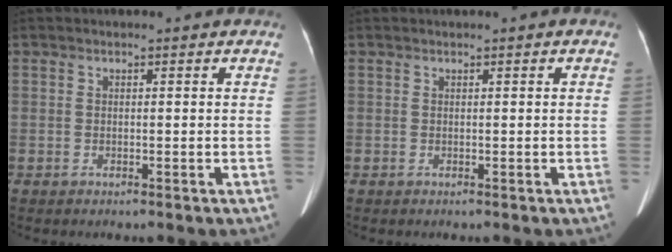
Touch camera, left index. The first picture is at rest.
{"total": 0.0}